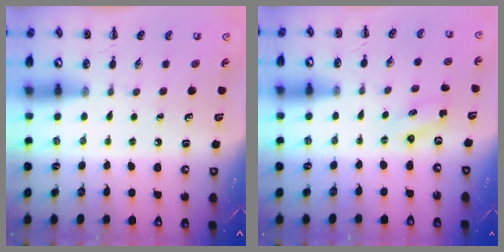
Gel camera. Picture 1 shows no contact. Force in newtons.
{"total": 1.6, "press": 1.5, "slide": 0.4}